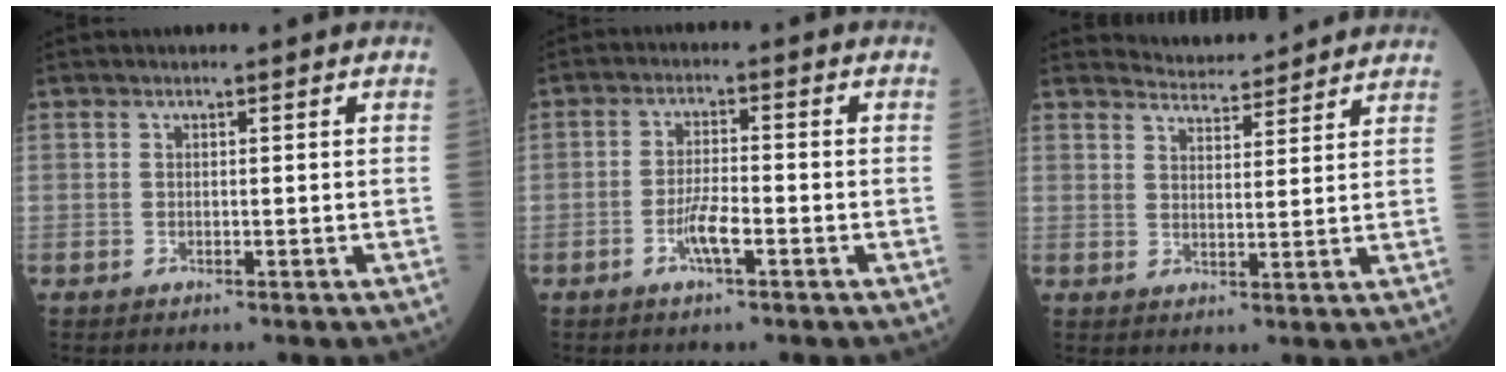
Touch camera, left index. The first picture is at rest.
{"total": 4.1, "force": [-2.0, 0.5, 3.5], "torque": [-0.070, -0.004, -0.041]}
{"total": 6.9, "force": [6.8, 1.0, 0.1], "torque": [-0.007, 0.016, 0.091]}